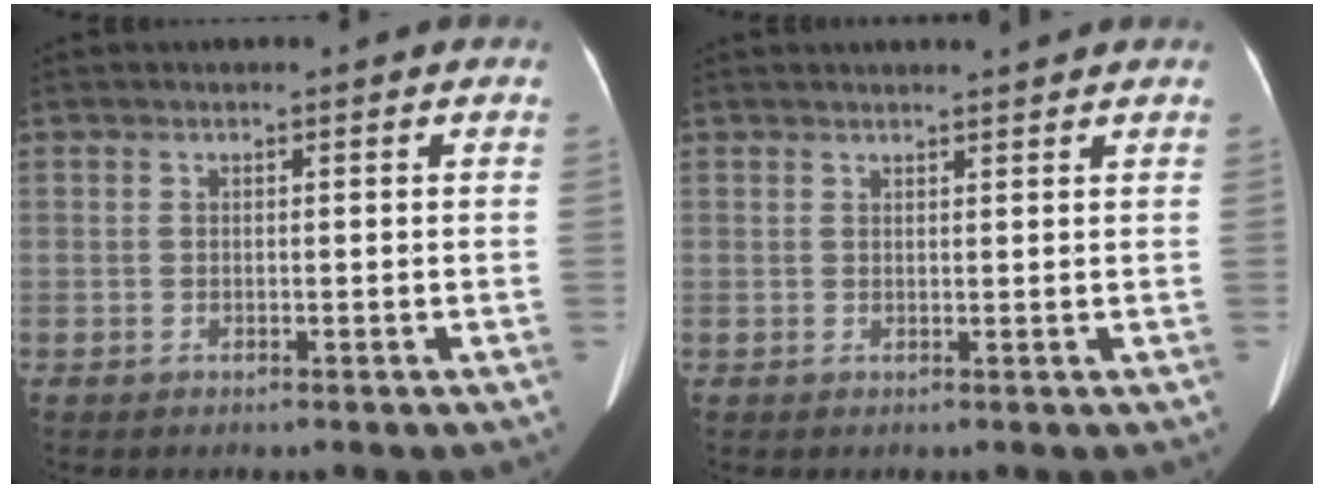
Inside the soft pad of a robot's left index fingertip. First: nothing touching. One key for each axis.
{"total": 2.5, "fx": 2.4, "fy": -0.3, "fz": 0.7, "tx": -0.010, "ty": 0.009, "tz": 0.032}